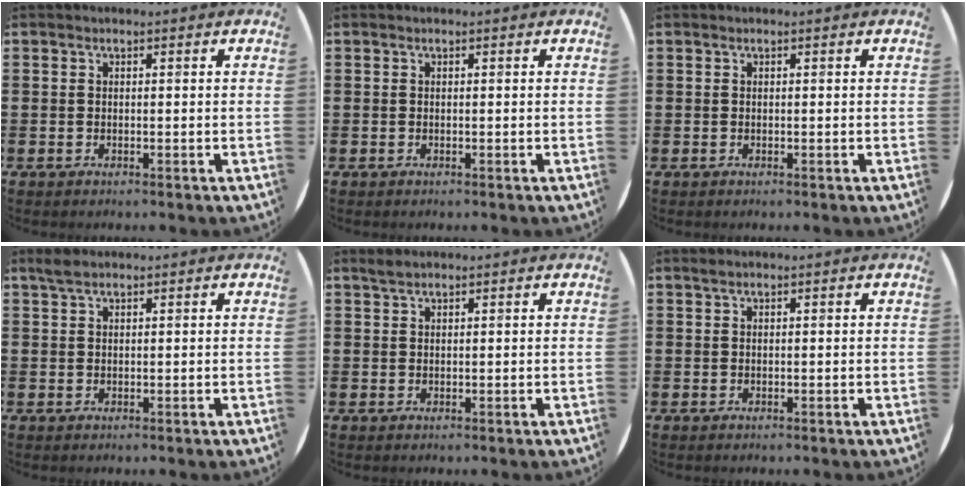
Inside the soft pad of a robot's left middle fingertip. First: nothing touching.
{"total": 0.0}
{"total": 0.0}
{"total": 1.5, "force": [1.3, 0.4, 0.7], "torque": [-0.017, 0.004, 0.023]}
{"total": 1.0, "force": [0.9, 0.2, 0.3], "torque": [-0.007, 0.002, 0.018]}
{"total": 0.0}